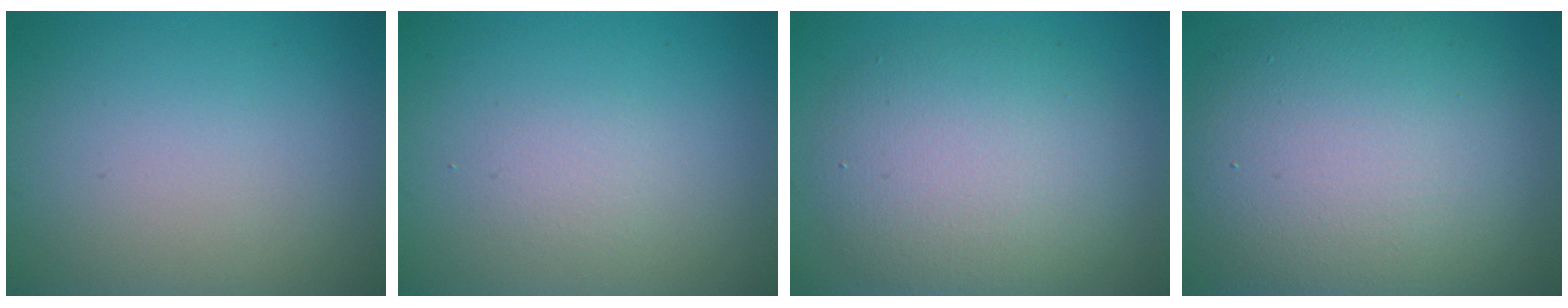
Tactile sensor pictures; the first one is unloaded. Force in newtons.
{"total": 1.3, "press": 1.2, "slide": 0.1}
{"total": 6.7, "press": 6.7, "slide": 0.6}
{"total": 12.6, "press": 12.6, "slide": 0.7}